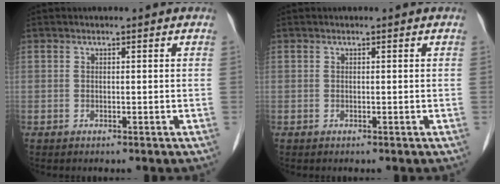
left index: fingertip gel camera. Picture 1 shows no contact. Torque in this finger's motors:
{"motor_torque": [0.00, 0.00, 0.00, 0.00]}